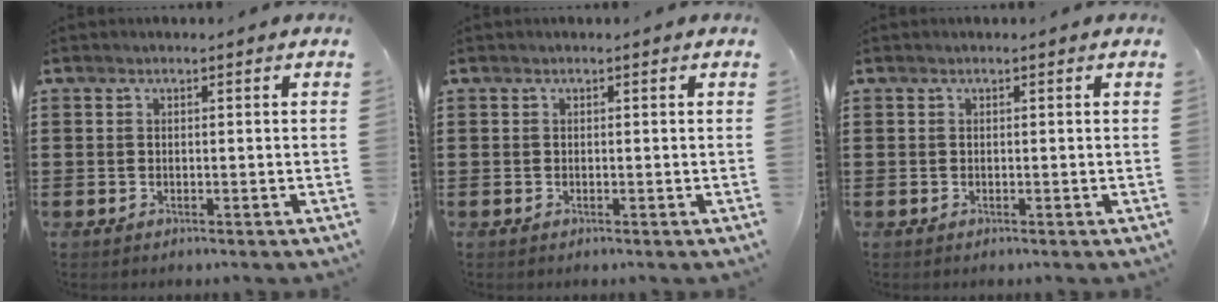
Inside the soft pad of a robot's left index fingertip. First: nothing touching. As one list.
[{"total": 0.0}, {"total": 0.0}]